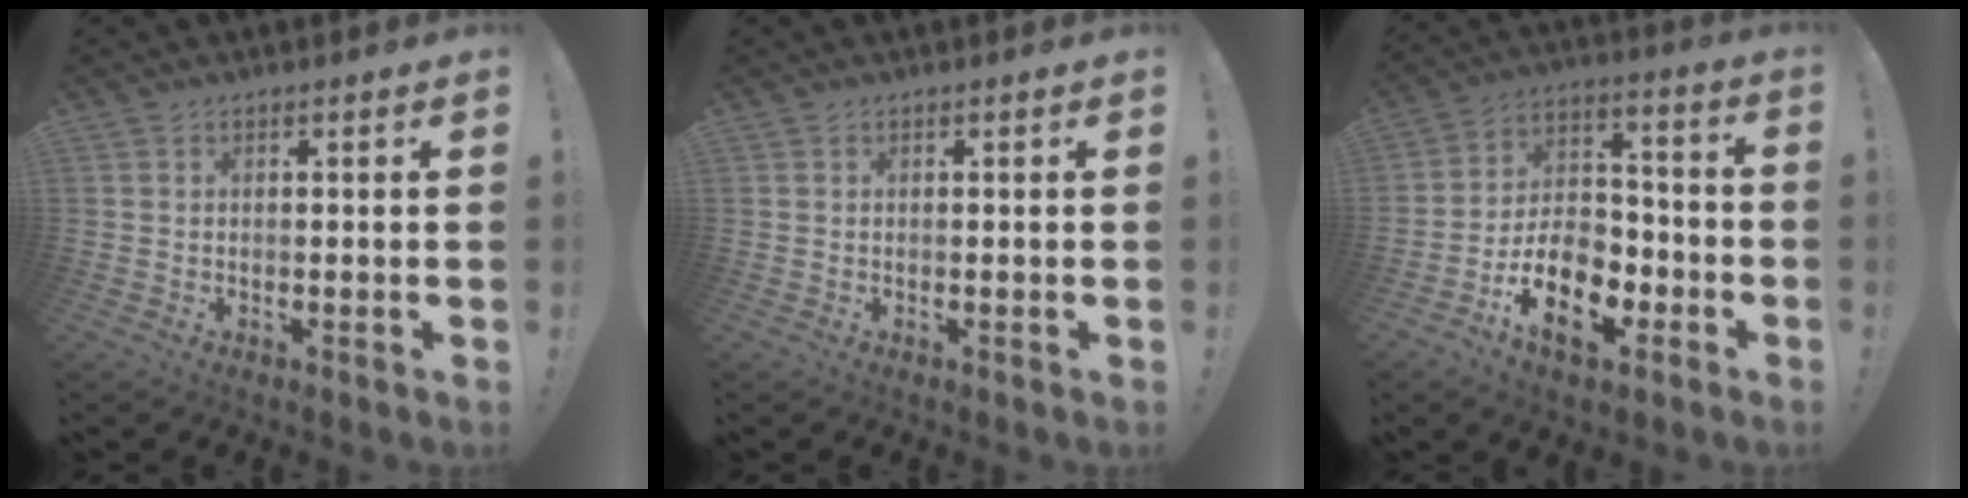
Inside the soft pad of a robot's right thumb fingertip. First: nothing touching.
{"total": 0.0}
{"total": 16.7, "force": [-8.1, 10.5, 10.2], "torque": [-0.151, 0.049, -0.131]}